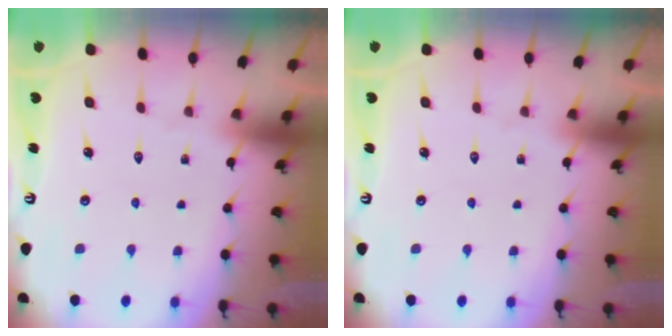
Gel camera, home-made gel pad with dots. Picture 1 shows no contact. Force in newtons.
{"total": 0.0}